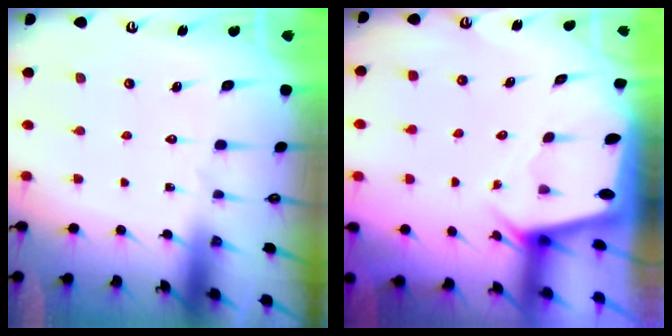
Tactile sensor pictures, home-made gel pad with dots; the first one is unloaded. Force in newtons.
{"total": 1.9, "press": 1.9, "slide": 0.1}